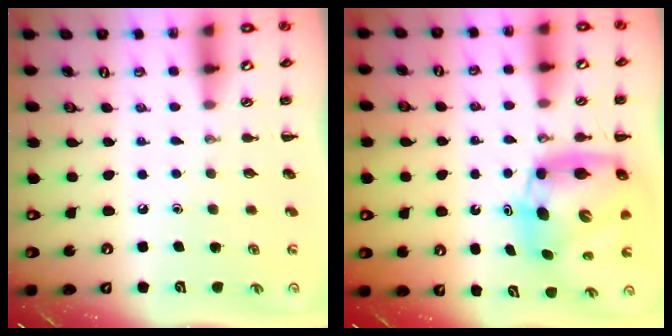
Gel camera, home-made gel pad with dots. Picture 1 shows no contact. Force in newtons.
{"total": 9.0, "press": 8.7, "slide": 2.3}